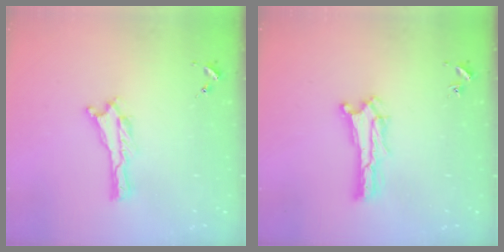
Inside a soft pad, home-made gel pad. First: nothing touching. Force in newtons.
{"total": 0.9, "press": 0.9, "slide": 0.2}